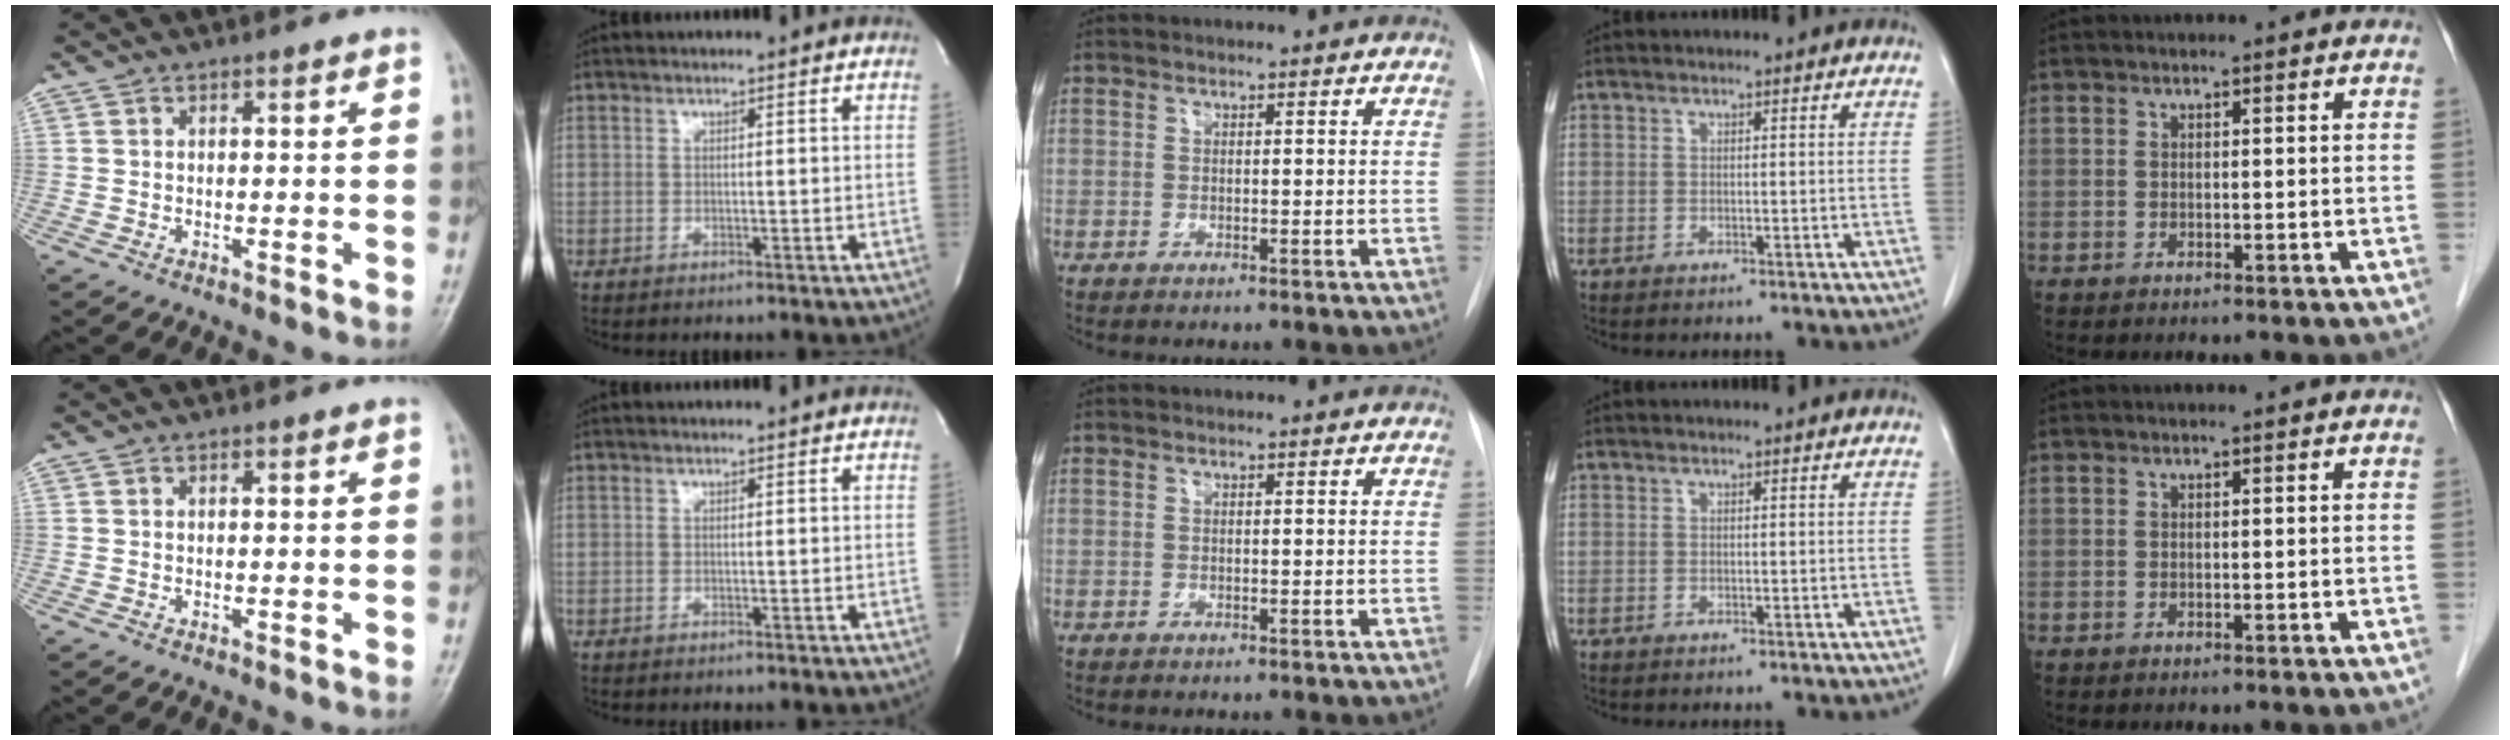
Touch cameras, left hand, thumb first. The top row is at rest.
{}